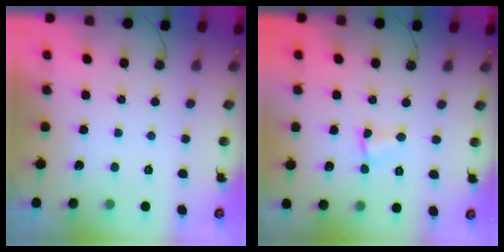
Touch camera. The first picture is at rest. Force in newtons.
{"total": 2.9, "press": 2.9, "slide": 0.4}